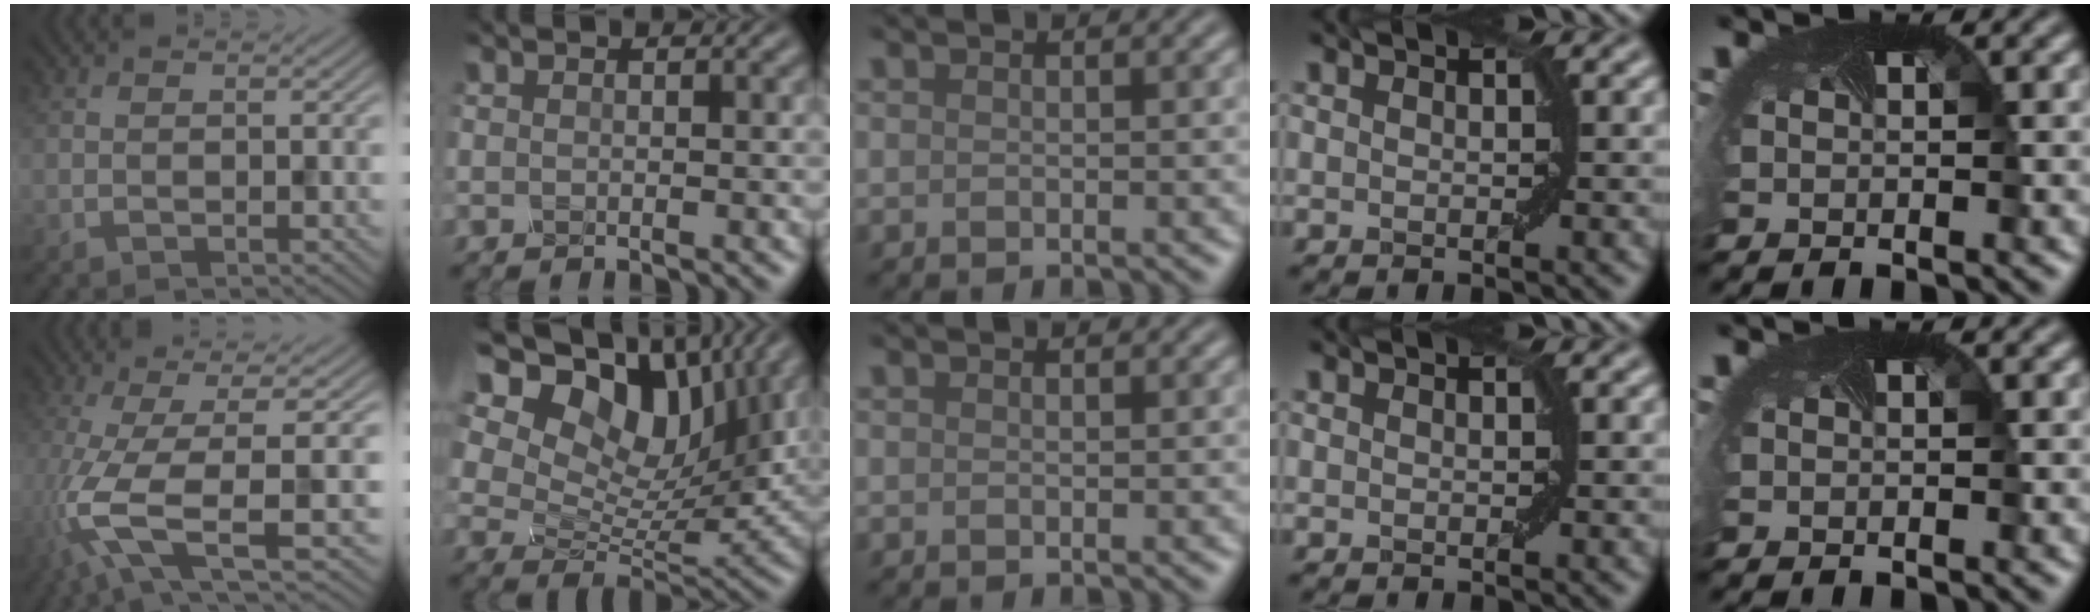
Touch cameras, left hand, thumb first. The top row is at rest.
{"thumb": {"total": 11.3, "force": [-2.4, 3.0, 10.6], "torque": [-0.204, -0.008, -0.043]}, "index": {"total": 13.0, "force": [5.6, 8.1, 8.5], "torque": [-0.178, 0.030, 0.103]}}